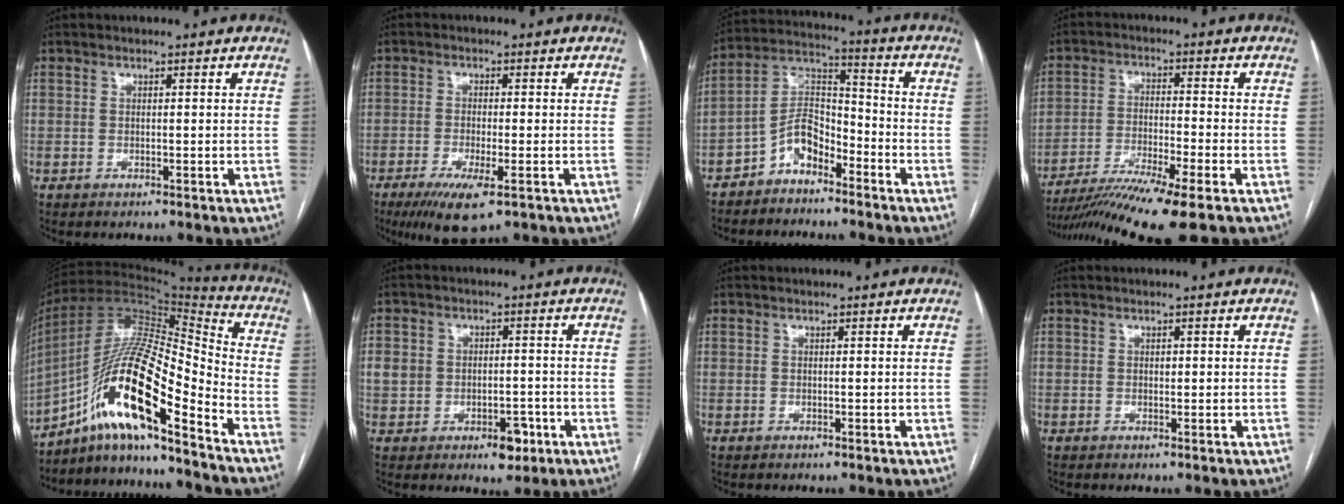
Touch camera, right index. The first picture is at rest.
{"total": 7.1, "force": [-3.8, 1.2, 5.9], "torque": [-0.109, -0.020, -0.061]}
{"total": 7.5, "force": [-4.9, 3.7, 4.3], "torque": [-0.086, 0.025, -0.097]}
{"total": 13.1, "force": [-10.3, -1.1, 8.1], "torque": [-0.143, -0.028, -0.169]}
{"total": 17.9, "force": [-10.2, 2.5, 14.5], "torque": [-0.277, 0.015, -0.180]}
{"total": 7.0, "force": [-2.2, 5.2, 4.2], "torque": [-0.053, 0.020, -0.023]}
{"total": 0.0}
{"total": 0.5, "force": [0.1, 0.4, 0.4], "torque": [-0.006, 0.000, 0.002]}